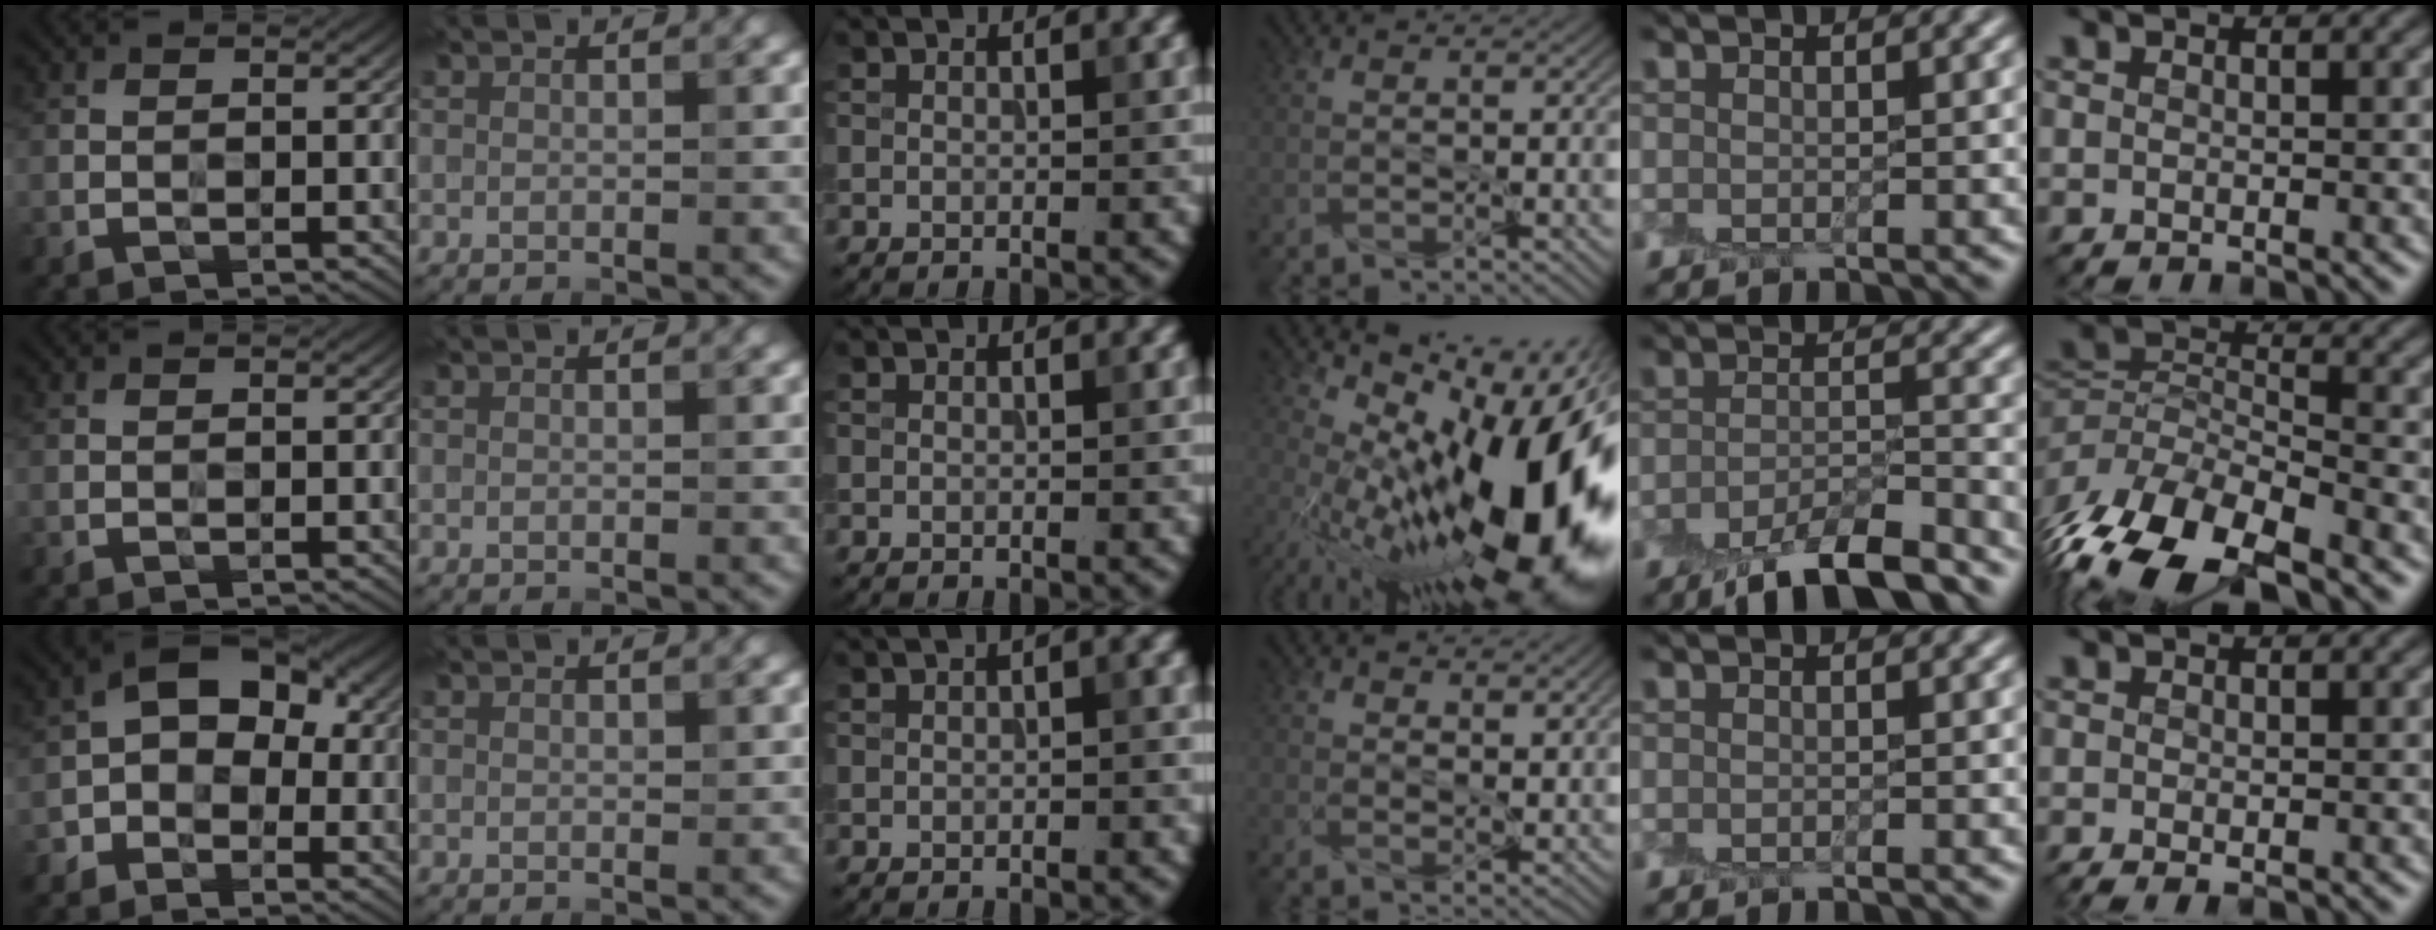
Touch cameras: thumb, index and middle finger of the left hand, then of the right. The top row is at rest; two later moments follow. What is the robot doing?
{"motion": "peel", "object": "cling film"}